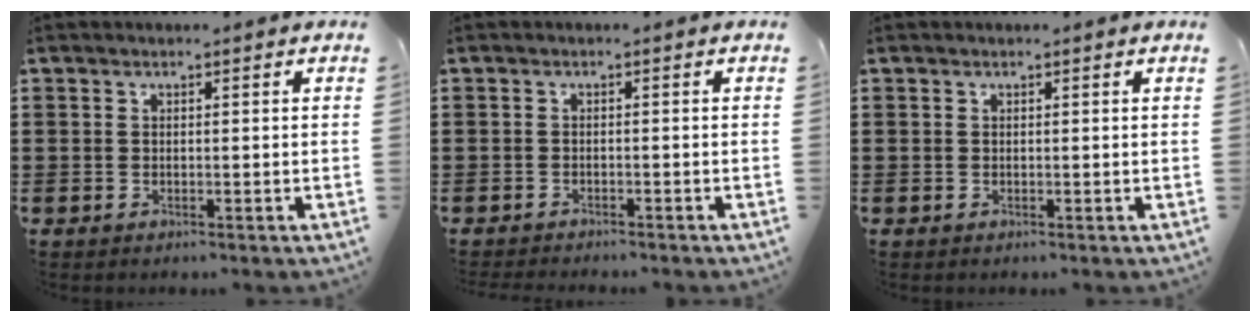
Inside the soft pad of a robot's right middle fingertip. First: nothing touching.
{"total": 1.1, "force": [-1.1, 0.0, 0.0], "torque": [-0.003, 0.001, -0.022]}
{"total": 0.0}